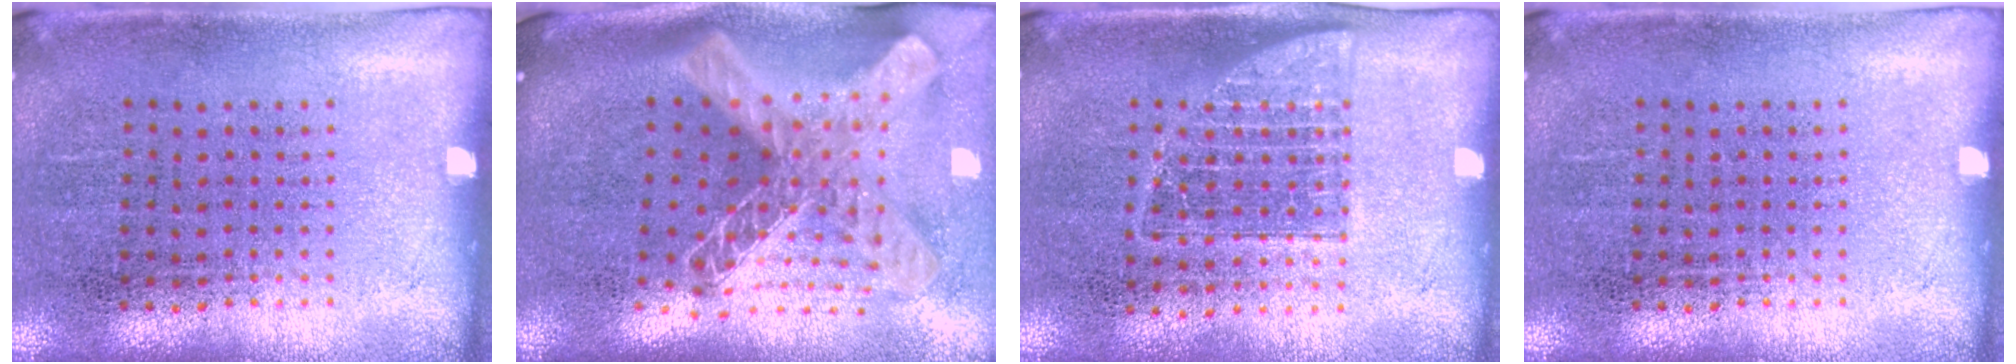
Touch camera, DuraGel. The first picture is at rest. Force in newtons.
{"total": 2.9, "press": 2.1, "slide": 2.0}
{"total": 1.2, "press": 1.1, "slide": 0.6}
{"total": 0.0}